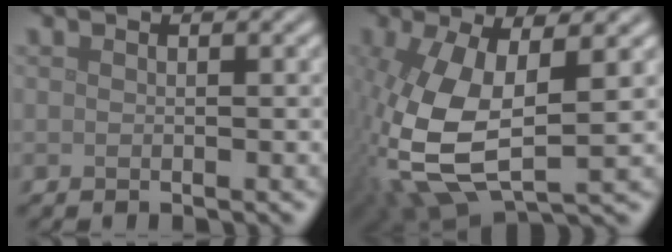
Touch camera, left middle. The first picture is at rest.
{"total": 11.1, "force": [-1.1, 5.4, 9.6], "torque": [-0.242, -0.018, -0.018]}